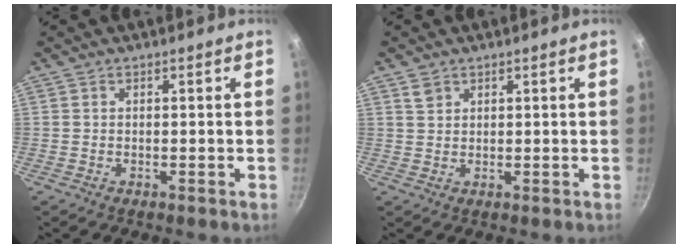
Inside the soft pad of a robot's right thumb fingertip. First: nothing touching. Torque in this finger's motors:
{"motor_torque": [-0.34, 0.27, -0.14, 0.00, -0.01]}